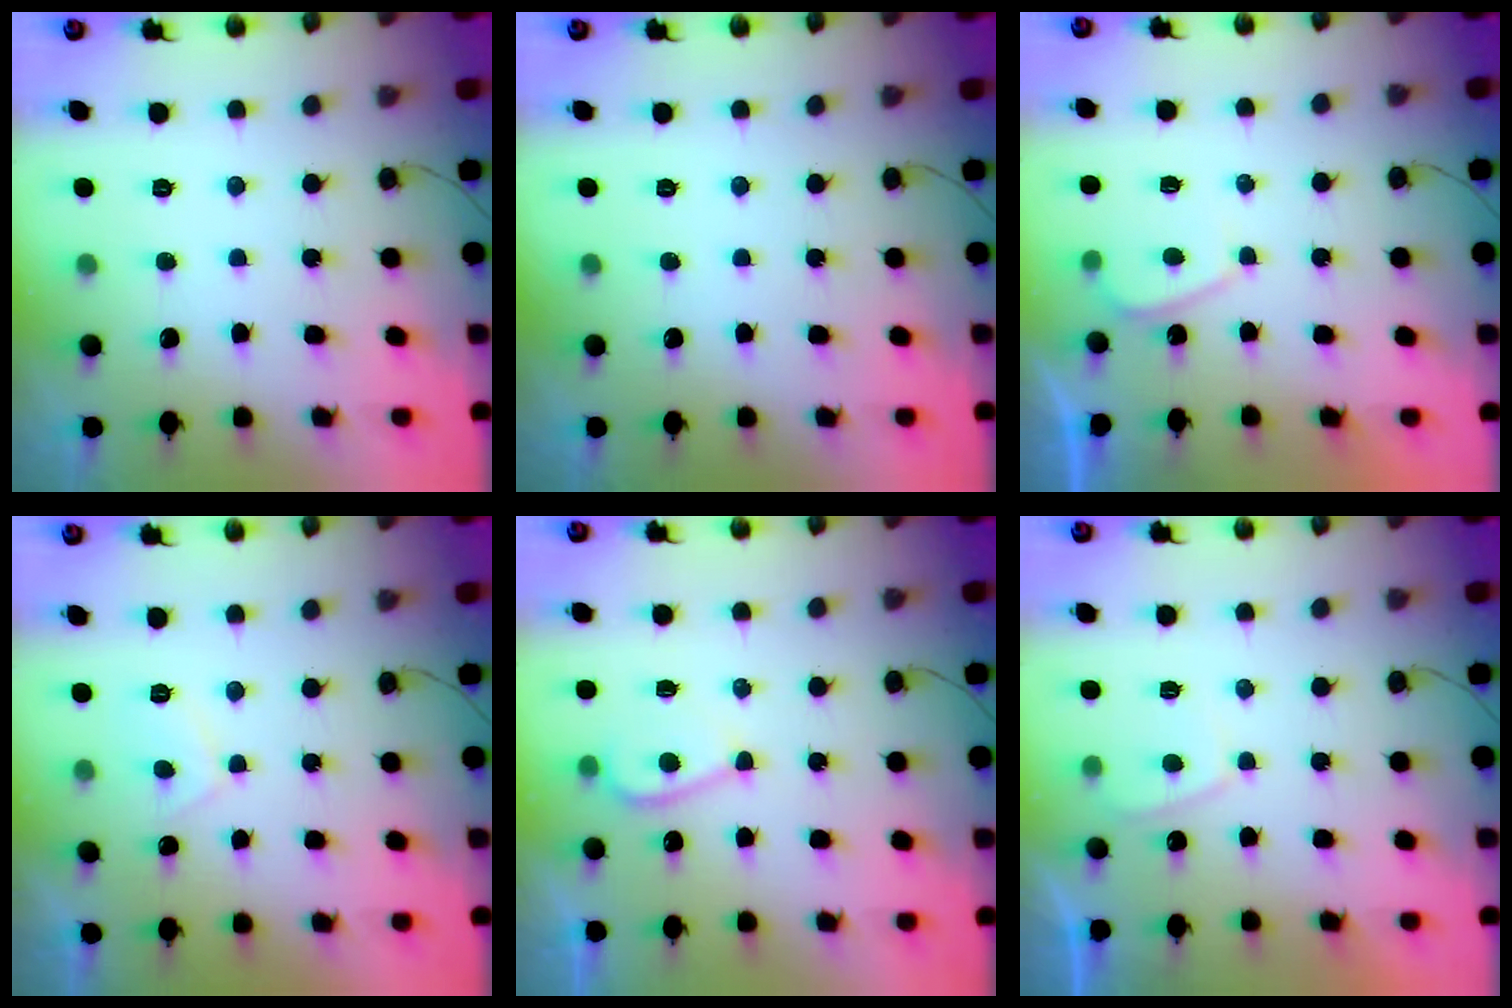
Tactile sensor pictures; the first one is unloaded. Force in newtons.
{"total": 0.0}
{"total": 0.8, "press": 0.6, "slide": 0.5}
{"total": 2.8, "press": 2.7, "slide": 0.6}
{"total": 5.0, "press": 4.8, "slide": 1.2}
{"total": 2.4, "press": 2.3, "slide": 0.7}